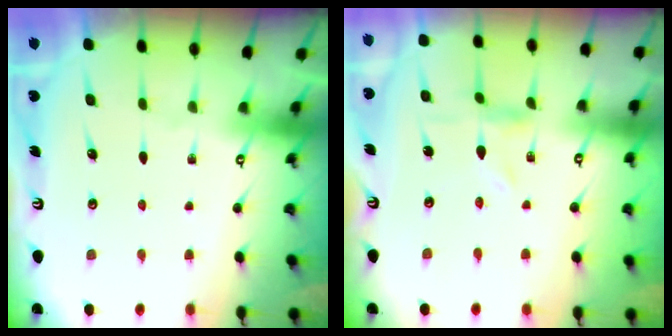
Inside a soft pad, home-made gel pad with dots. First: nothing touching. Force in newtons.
{"total": 1.2, "press": 1.1, "slide": 0.3}